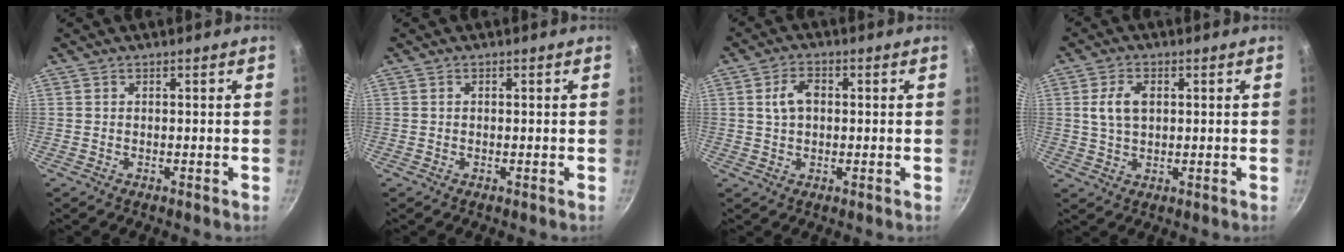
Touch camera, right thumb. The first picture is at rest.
{"total": 0.0}
{"total": 4.8, "force": [0.7, 3.2, 3.5], "torque": [-0.063, 0.010, 0.012]}
{"total": 5.8, "force": [1.2, 3.6, 4.4], "torque": [-0.083, 0.001, 0.022]}